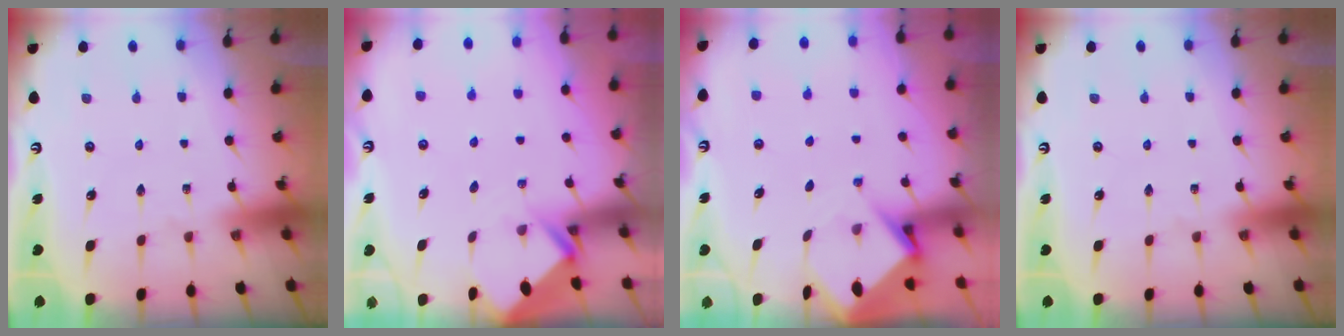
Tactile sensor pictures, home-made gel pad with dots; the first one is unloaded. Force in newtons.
{"total": 2.8, "press": 2.8, "slide": 0.2}
{"total": 5.9, "press": 5.9, "slide": 0.5}
{"total": 0.0}